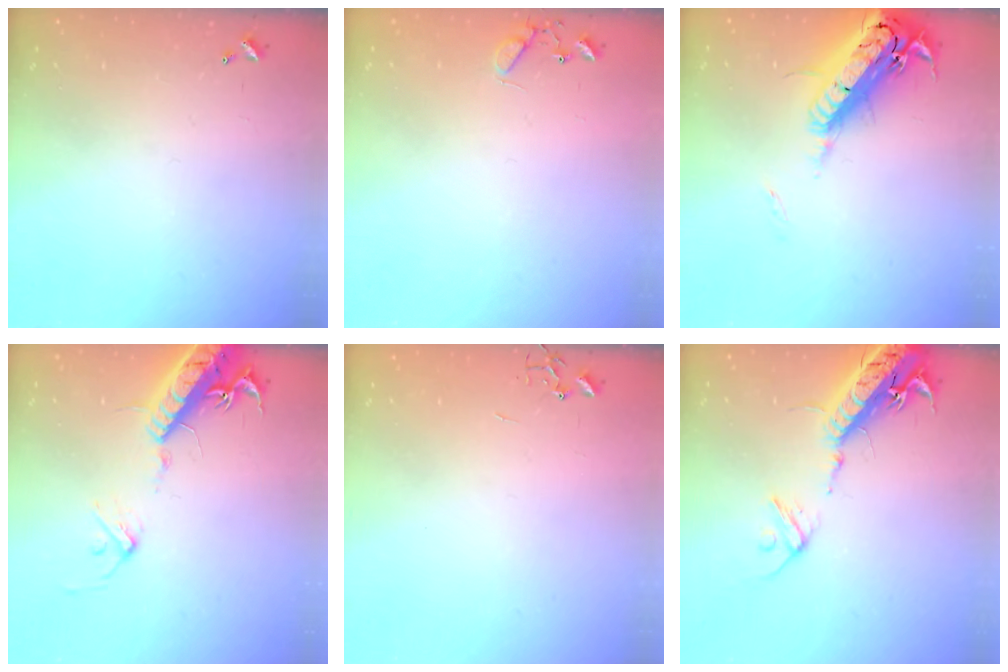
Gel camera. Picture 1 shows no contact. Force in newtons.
{"total": 6.1, "press": 6.1, "slide": 0.5}
{"total": 22.8, "press": 22.3, "slide": 4.6}
{"total": 17.9, "press": 17.6, "slide": 3.5}
{"total": 0.0}
{"total": 18.2, "press": 17.7, "slide": 4.1}